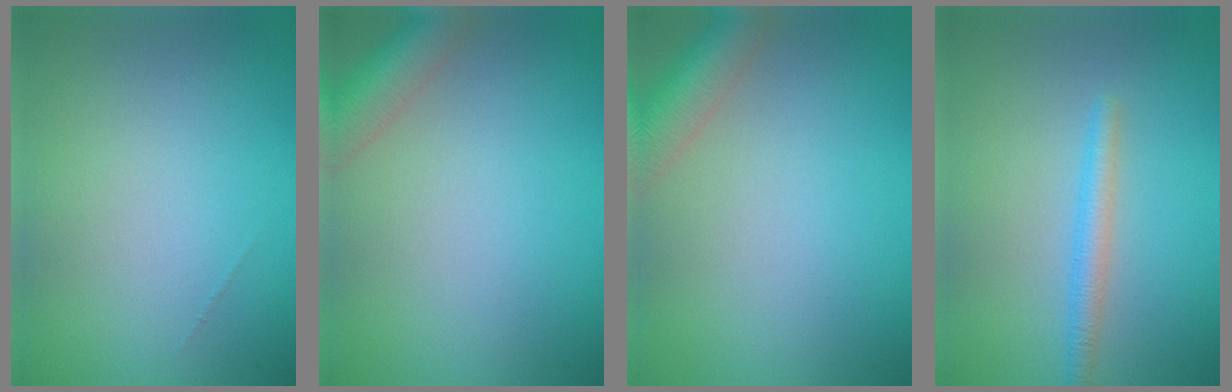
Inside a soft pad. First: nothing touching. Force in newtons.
{"total": 4.6, "press": 4.6, "slide": 0.3}
{"total": 4.7, "press": 4.7, "slide": 0.4}
{"total": 2.1, "press": 2.1, "slide": 0.2}